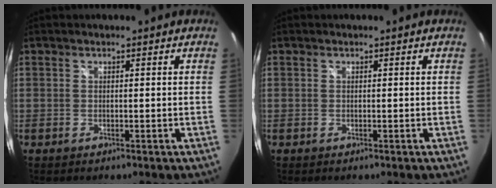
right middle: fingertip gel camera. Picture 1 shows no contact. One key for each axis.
{"total": 0.0}